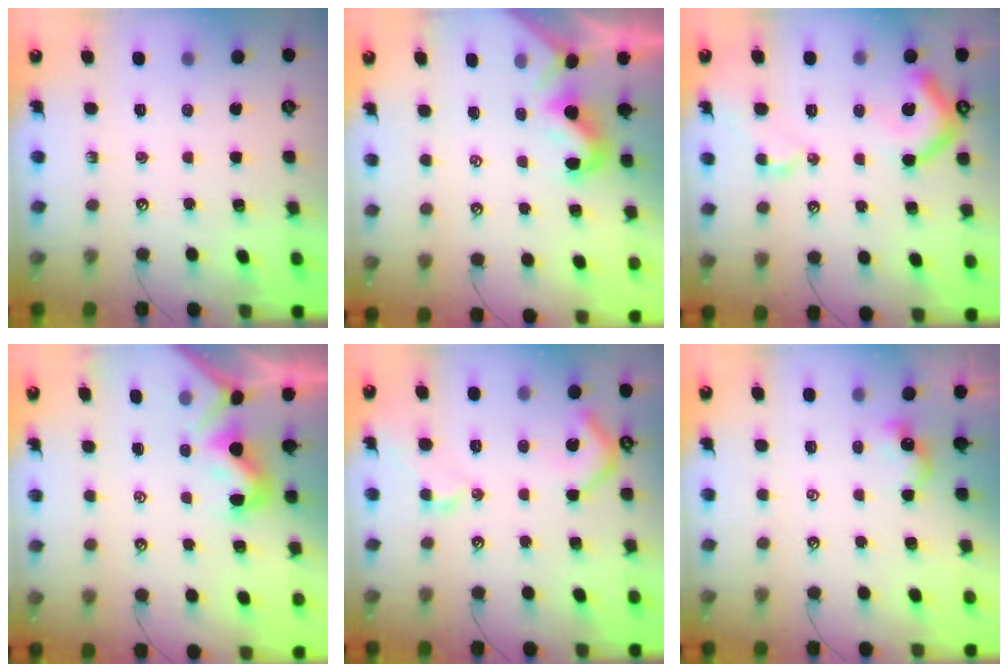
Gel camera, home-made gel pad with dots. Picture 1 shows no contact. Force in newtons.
{"total": 0.0}
{"total": 10.3, "press": 10.2, "slide": 1.7}
{"total": 1.0, "press": 0.7, "slide": 0.6}
{"total": 5.3, "press": 5.1, "slide": 1.1}
{"total": 2.8, "press": 2.8, "slide": 0.1}